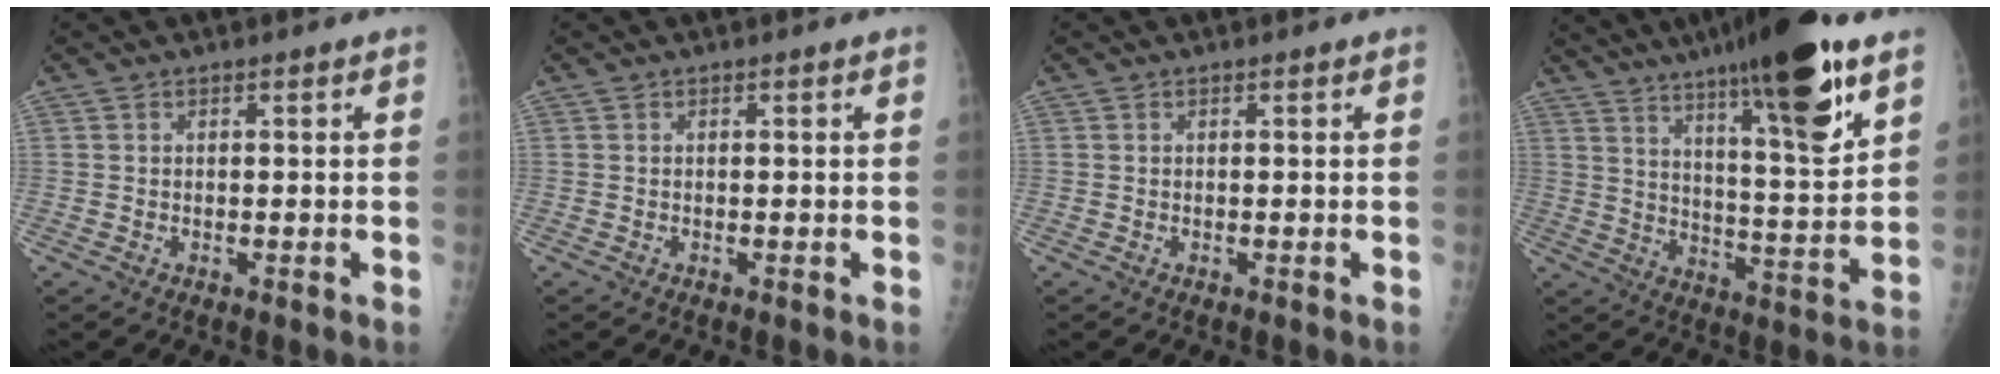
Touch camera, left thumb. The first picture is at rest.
{"total": 0.0}
{"total": 0.0}
{"total": 21.7, "force": [13.2, 3.7, 16.8], "torque": [-0.247, -0.056, 0.207]}